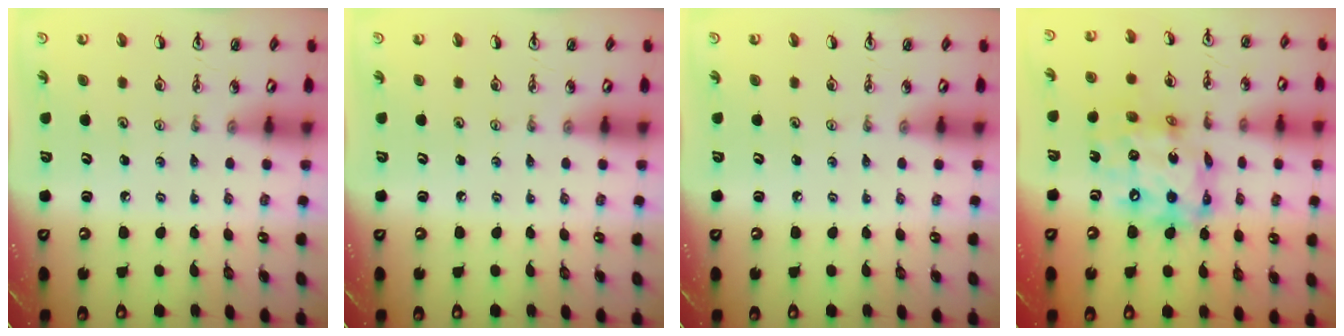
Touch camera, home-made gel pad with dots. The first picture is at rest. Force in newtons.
{"total": 0.0}
{"total": 0.0}
{"total": 16.6, "press": 16.6, "slide": 1.6}